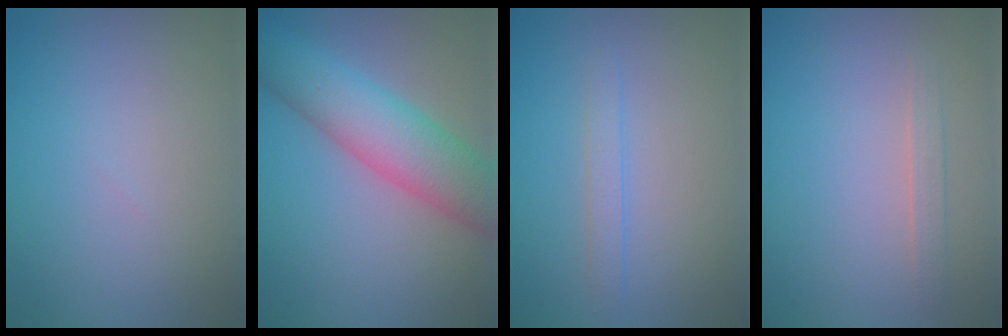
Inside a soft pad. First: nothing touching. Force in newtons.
{"total": 7.2, "press": 7.2, "slide": 0.2}
{"total": 1.2, "press": 1.2, "slide": 0.2}
{"total": 1.1, "press": 1.1, "slide": 0.2}